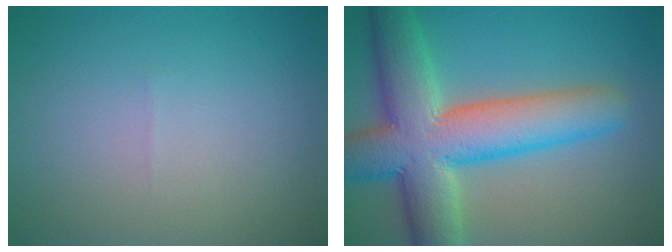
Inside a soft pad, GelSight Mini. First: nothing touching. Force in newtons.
{"total": 11.3, "press": 11.3, "slide": 0.5}